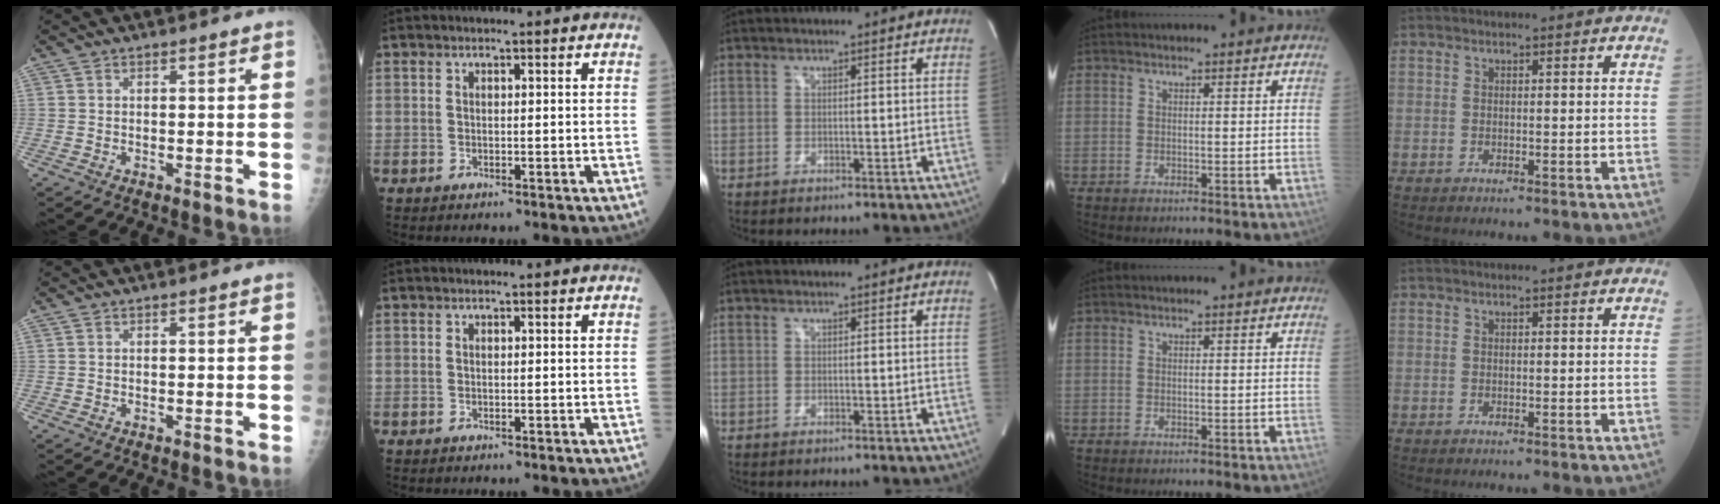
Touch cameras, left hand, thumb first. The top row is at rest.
{}